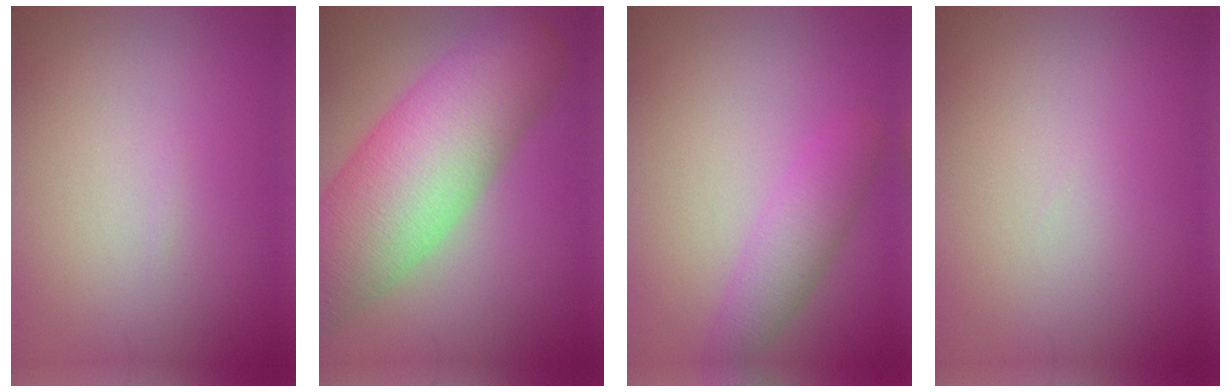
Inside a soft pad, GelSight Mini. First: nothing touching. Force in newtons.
{"total": 11.0, "press": 11.0, "slide": 0.5}
{"total": 3.1, "press": 3.1, "slide": 0.1}
{"total": 0.0}